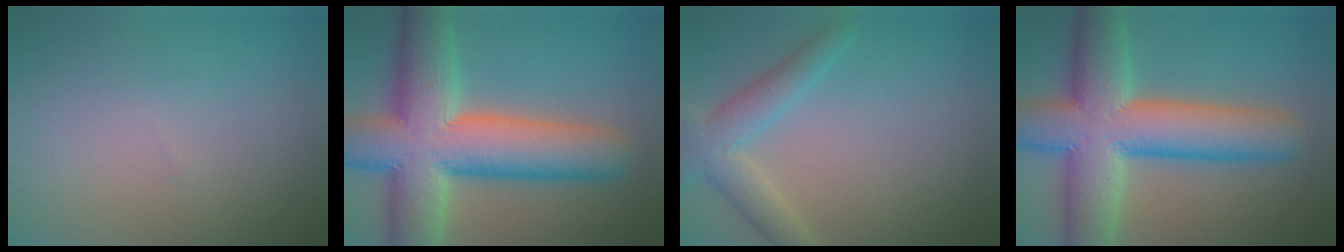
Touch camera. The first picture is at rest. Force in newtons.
{"total": 14.0, "press": 14.0, "slide": 0.8}
{"total": 4.1, "press": 4.1, "slide": 0.2}
{"total": 12.6, "press": 12.5, "slide": 0.7}